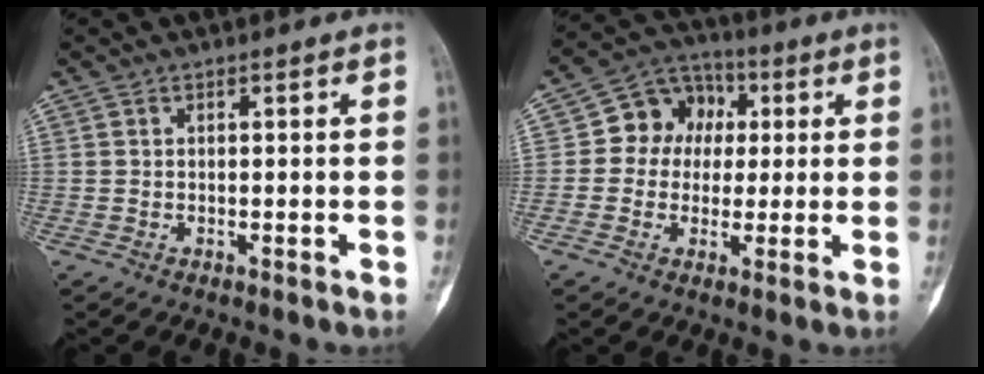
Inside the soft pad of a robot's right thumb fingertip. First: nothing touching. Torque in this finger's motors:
{"motor_torque": [-0.21, 0.42, 0.54, -0.02, 0.03]}